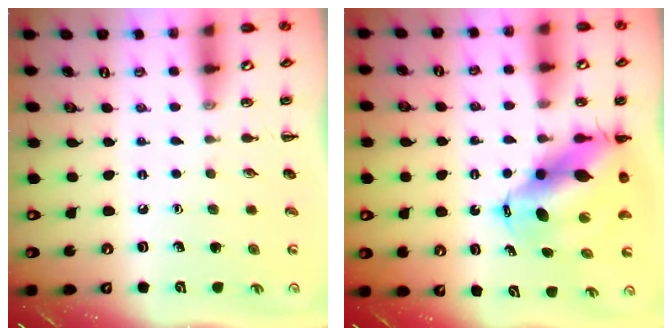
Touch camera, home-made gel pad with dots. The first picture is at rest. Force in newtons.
{"total": 11.5, "press": 11.1, "slide": 3.0}